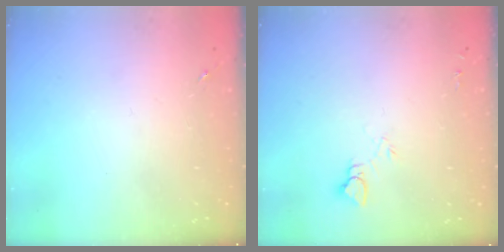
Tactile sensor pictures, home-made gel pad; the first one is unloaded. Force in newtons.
{"total": 6.0, "press": 6.0, "slide": 0.4}